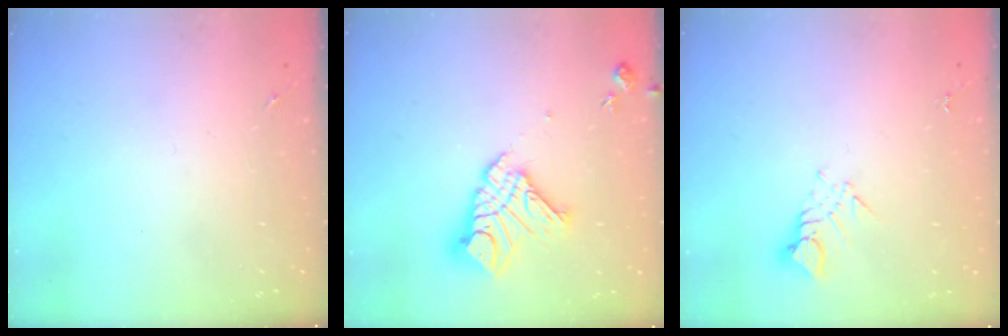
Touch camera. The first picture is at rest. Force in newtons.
{"total": 15.2, "press": 15.1, "slide": 1.6}
{"total": 3.7, "press": 3.7, "slide": 0.2}